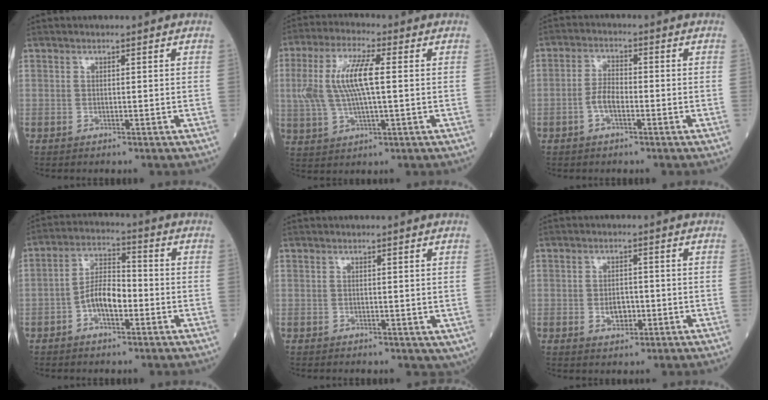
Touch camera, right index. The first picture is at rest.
{"total": 10.2, "force": [1.2, 2.5, 9.8], "torque": [-0.215, 0.014, 0.025]}
{"total": 3.8, "force": [-1.3, 1.5, 3.2], "torque": [-0.065, 0.009, -0.028]}
{"total": 7.0, "force": [-2.2, 3.0, 6.0], "torque": [-0.119, 0.018, -0.043]}
{"total": 1.8, "force": [0.3, 1.3, 1.1], "torque": [-0.010, -0.003, 0.010]}
{"total": 3.2, "force": [-0.8, 2.0, 2.4], "torque": [-0.037, 0.003, -0.007]}